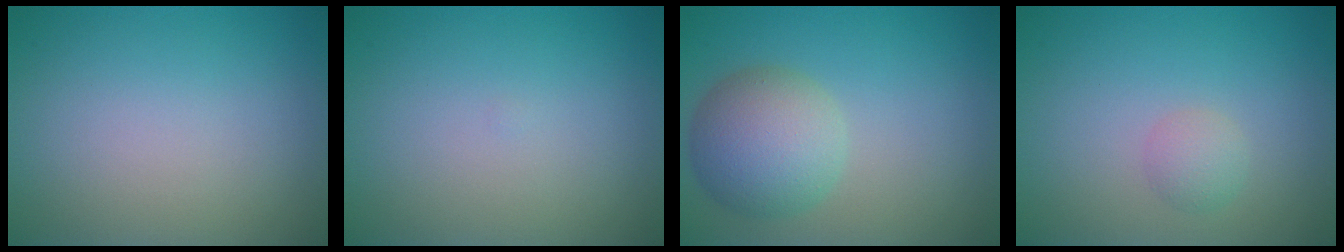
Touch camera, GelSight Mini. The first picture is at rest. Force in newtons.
{"total": 0.0}
{"total": 5.5, "press": 5.5, "slide": 0.4}
{"total": 1.4, "press": 1.4, "slide": 0.0}